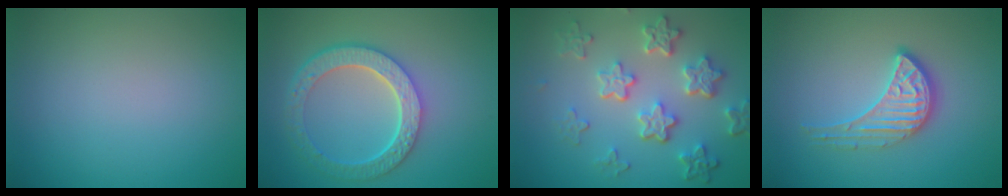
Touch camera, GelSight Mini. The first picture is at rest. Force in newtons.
{"total": 6.0, "press": 4.5, "slide": 3.9}
{"total": 5.9, "press": 4.4, "slide": 3.9}
{"total": 3.2, "press": 2.9, "slide": 1.2}